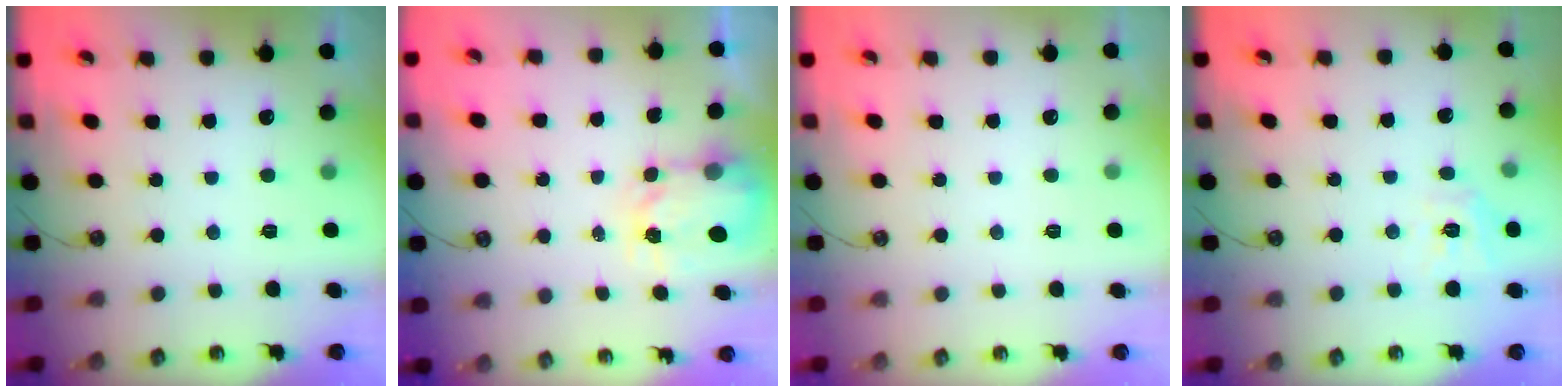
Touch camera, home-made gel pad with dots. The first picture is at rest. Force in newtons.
{"total": 3.7, "press": 3.7, "slide": 0.4}
{"total": 0.0}
{"total": 8.4, "press": 8.3, "slide": 0.9}